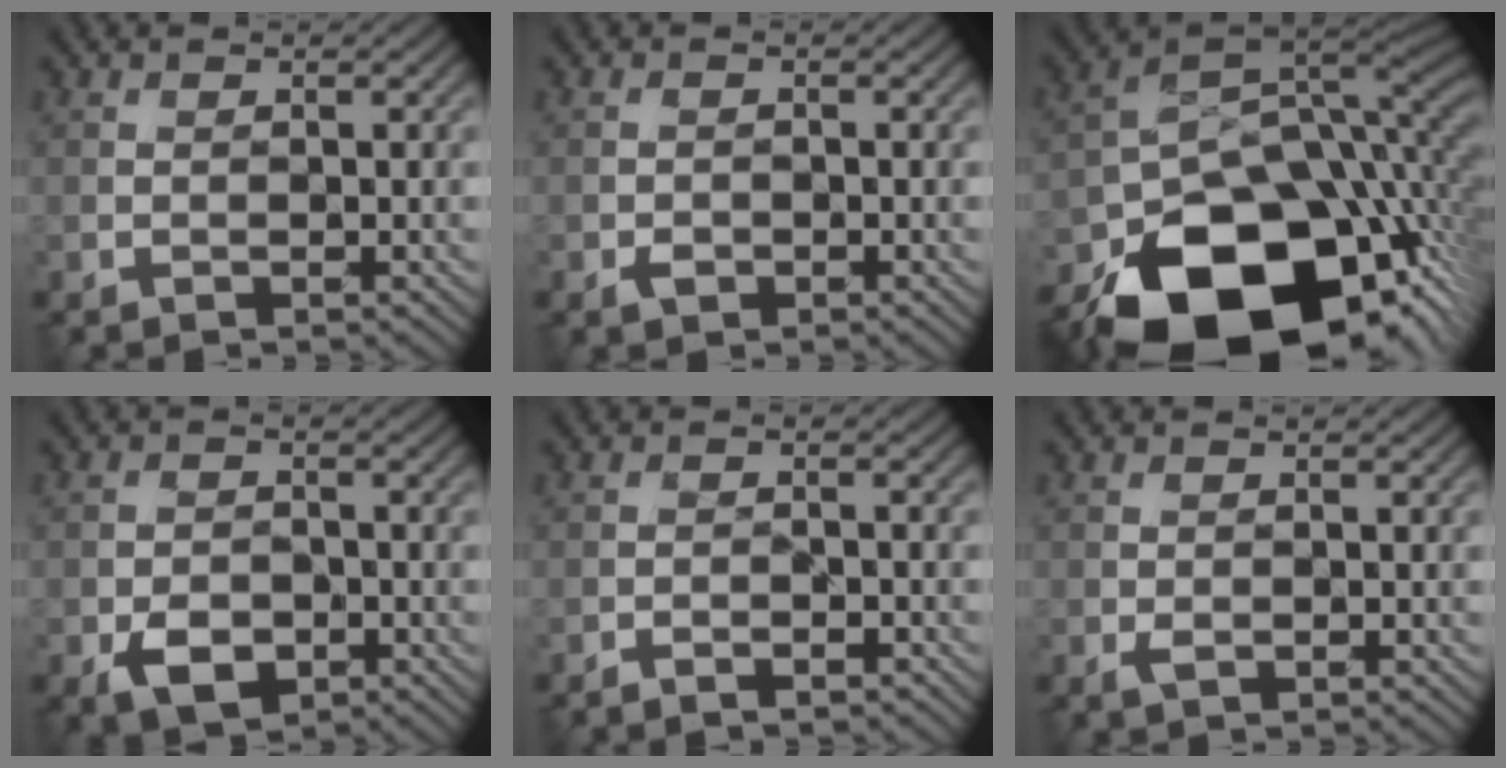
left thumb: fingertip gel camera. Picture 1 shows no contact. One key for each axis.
{"total": 1.0, "fx": -0.5, "fy": 0.7, "fz": 0.4, "tx": -0.005, "ty": 0.000, "tz": -0.013}
{"total": 20.1, "fx": -9.7, "fy": 11.9, "fz": 13.0, "tx": -0.223, "ty": -0.054, "tz": -0.135}
{"total": 4.4, "fx": -2.1, "fy": 2.9, "fz": 2.5, "tx": -0.045, "ty": -0.008, "tz": -0.043}
{"total": 2.0, "fx": -1.8, "fy": 0.4, "fz": 0.8, "tx": -0.012, "ty": 0.003, "tz": -0.033}
{"total": 0.7, "fx": -0.2, "fy": 0.5, "fz": 0.5, "tx": -0.010, "ty": -0.001, "tz": -0.006}